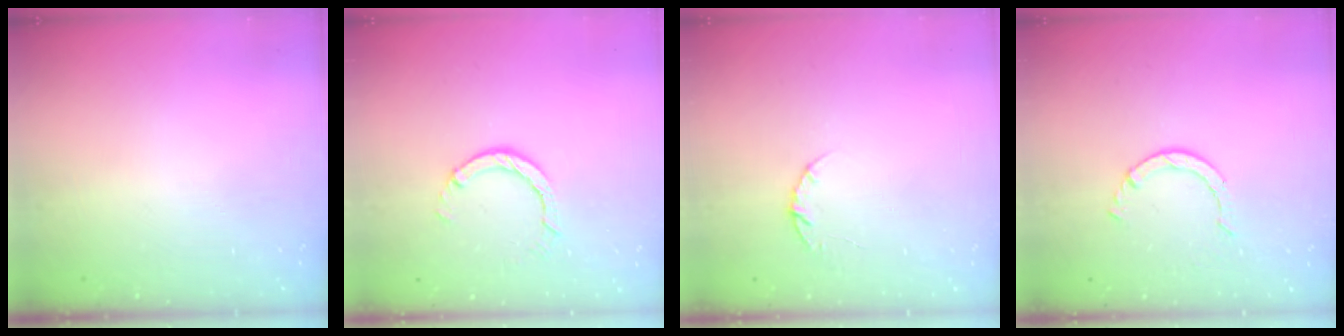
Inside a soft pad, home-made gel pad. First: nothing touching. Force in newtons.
{"total": 2.9, "press": 2.9, "slide": 0.5}
{"total": 4.4, "press": 4.4, "slide": 0.6}
{"total": 2.5, "press": 2.5, "slide": 0.3}